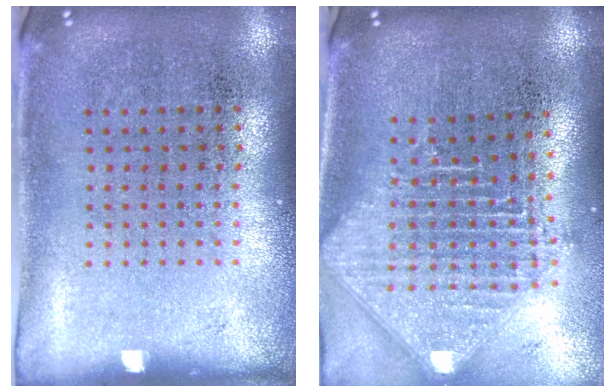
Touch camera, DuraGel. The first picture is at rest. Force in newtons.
{"total": 2.5, "press": 1.9, "slide": 1.6}